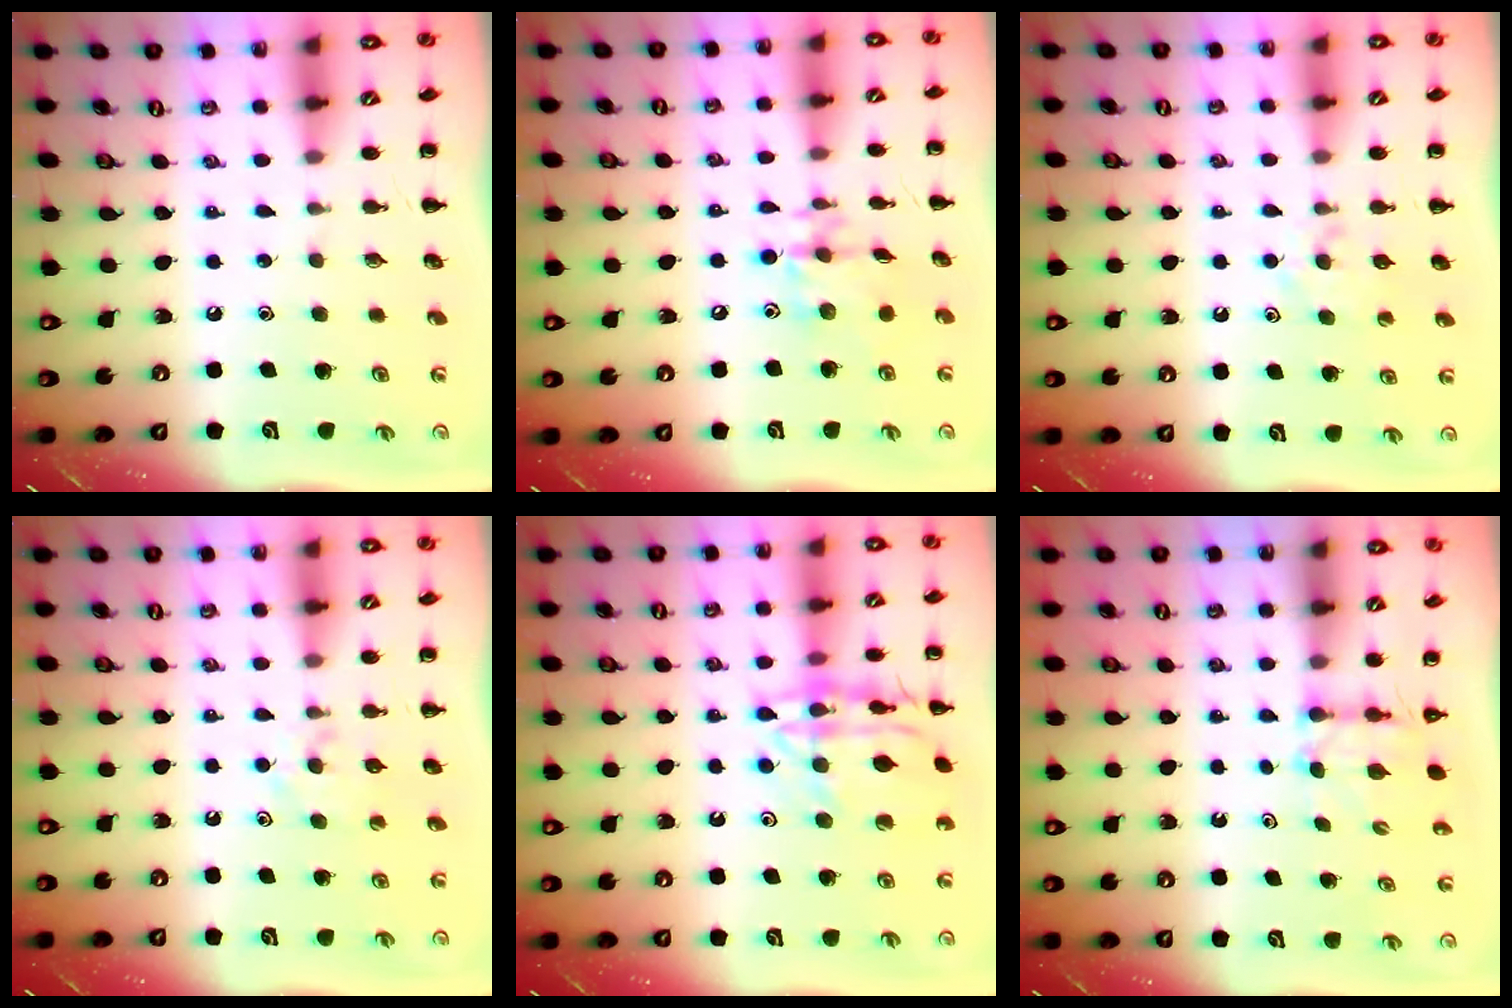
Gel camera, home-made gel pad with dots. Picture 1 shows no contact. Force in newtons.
{"total": 10.8, "press": 10.7, "slide": 1.2}
{"total": 4.5, "press": 4.2, "slide": 1.5}
{"total": 4.5, "press": 4.2, "slide": 1.5}
{"total": 16.8, "press": 16.8, "slide": 1.2}
{"total": 2.8, "press": 2.6, "slide": 1.1}